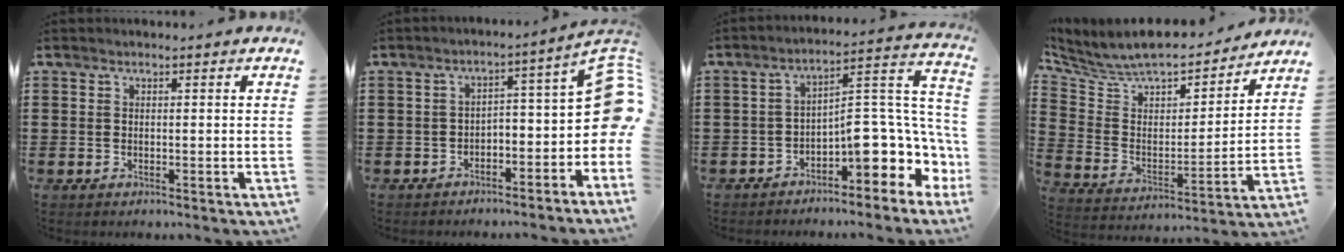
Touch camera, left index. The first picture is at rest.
{"total": 5.9, "force": [-2.8, 2.5, 4.5], "torque": [-0.061, 0.003, -0.055]}
{"total": 7.2, "force": [-1.2, 2.7, 6.6], "torque": [-0.094, -0.044, -0.032]}
{"total": 7.1, "force": [6.7, 2.0, 1.4], "torque": [-0.068, -0.055, 0.111]}